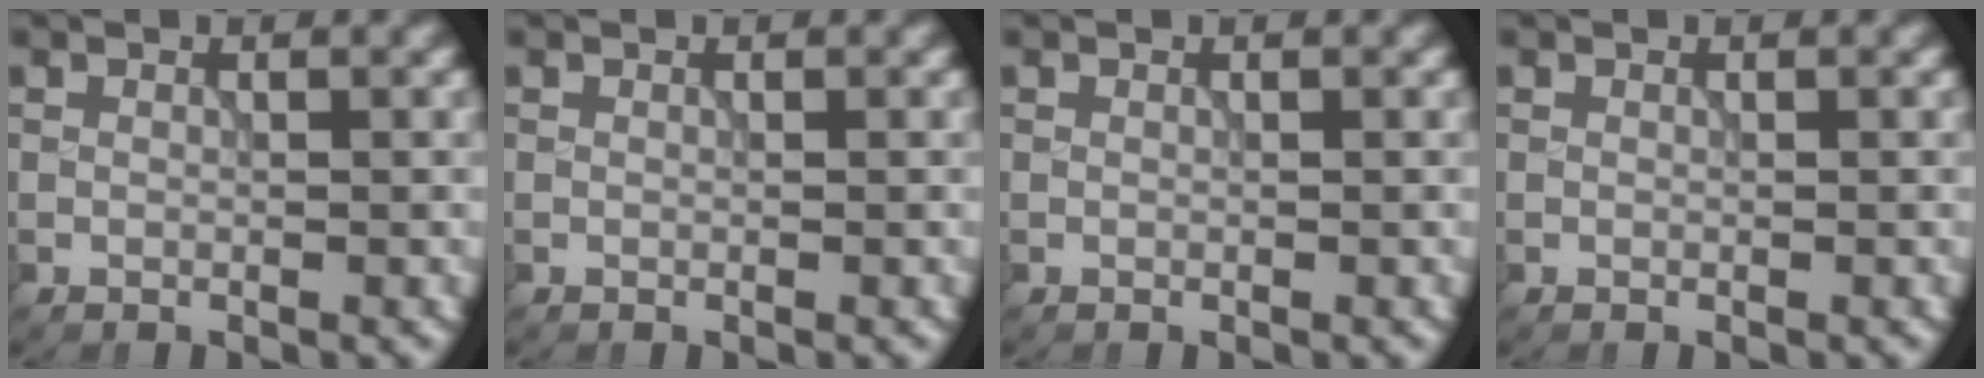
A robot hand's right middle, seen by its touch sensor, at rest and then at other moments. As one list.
[{"total": 0.0}, {"total": 0.0}, {"total": 0.0}]